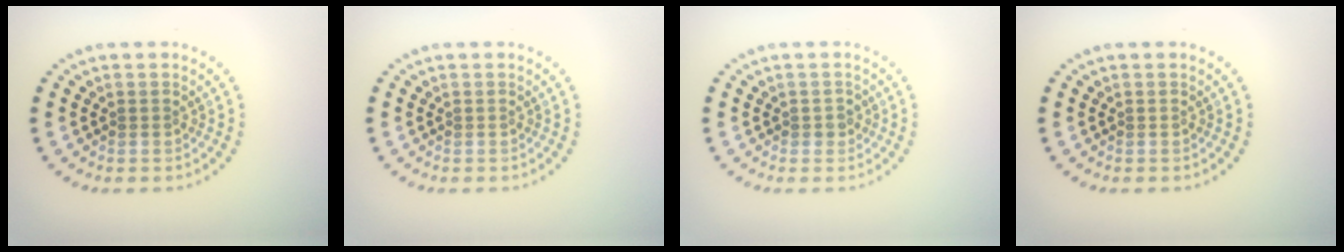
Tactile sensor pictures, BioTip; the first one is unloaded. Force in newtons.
{"total": 0.0}
{"total": 1.1, "press": 1.0, "slide": 0.6}
{"total": 0.0}